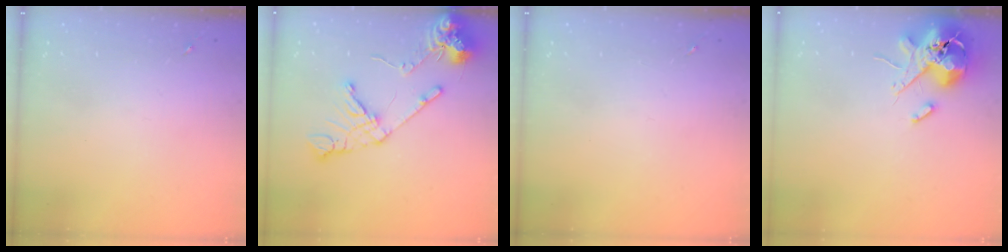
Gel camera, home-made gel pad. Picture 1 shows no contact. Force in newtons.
{"total": 15.5, "press": 15.3, "slide": 2.3}
{"total": 0.0}
{"total": 13.0, "press": 12.8, "slide": 2.1}